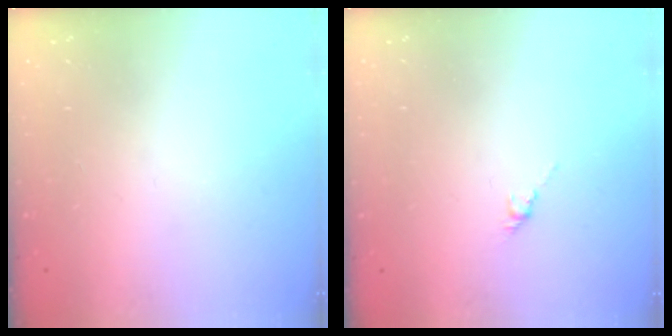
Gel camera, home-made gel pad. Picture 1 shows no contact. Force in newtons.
{"total": 3.3, "press": 3.2, "slide": 0.8}